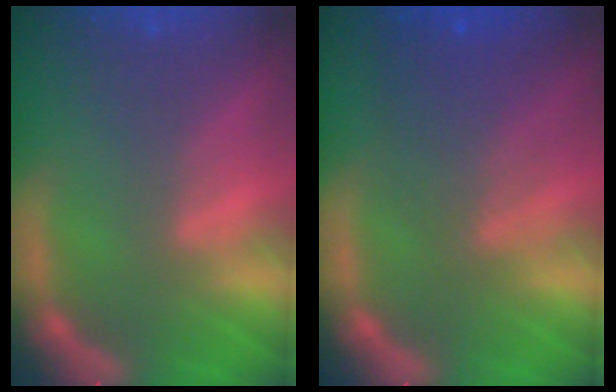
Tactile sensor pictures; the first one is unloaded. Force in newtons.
{"total": 4.6}